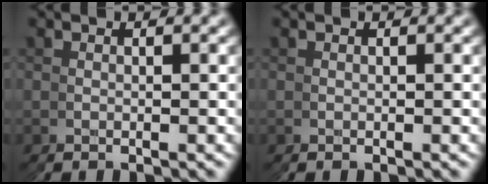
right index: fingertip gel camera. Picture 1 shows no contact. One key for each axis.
{"total": 0.0}